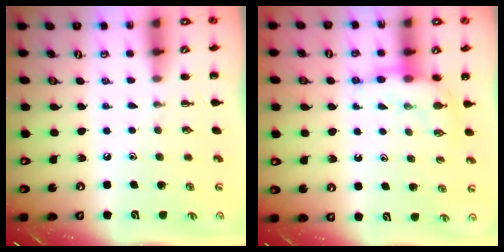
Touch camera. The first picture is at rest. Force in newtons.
{"total": 7.7, "press": 7.7, "slide": 0.8}